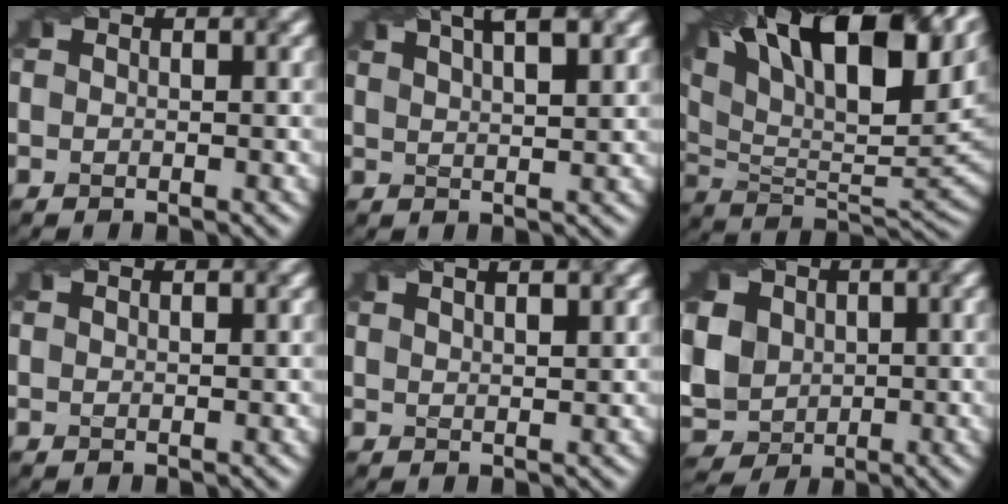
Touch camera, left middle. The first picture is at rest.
{"total": 6.8, "force": [4.4, 2.4, 4.5], "torque": [-0.037, 0.030, 0.037]}
{"total": 19.2, "force": [9.8, 7.7, 14.6], "torque": [-0.228, 0.055, 0.158]}
{"total": 1.8, "force": [1.3, 0.7, 1.0], "torque": [-0.005, -0.001, 0.001]}
{"total": 5.5, "force": [3.5, 2.4, 3.4], "torque": [-0.019, 0.040, 0.017]}
{"total": 9.3, "force": [1.3, 7.7, 5.1], "torque": [-0.115, 0.016, 0.005]}